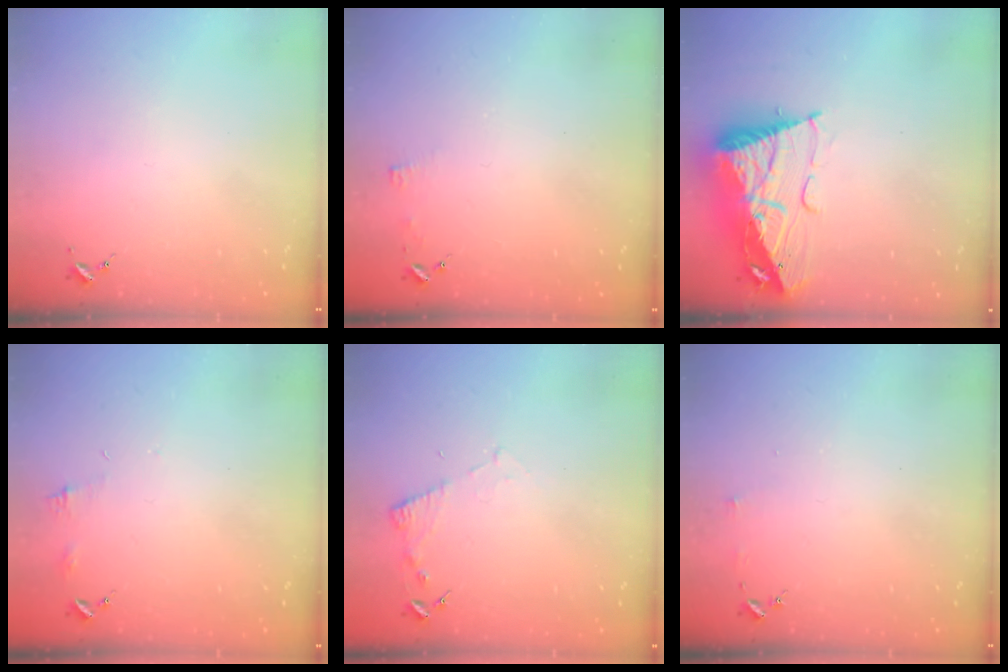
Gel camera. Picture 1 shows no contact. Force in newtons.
{"total": 3.4, "press": 3.3, "slide": 0.3}
{"total": 16.3, "press": 16.1, "slide": 2.0}
{"total": 4.5, "press": 4.5, "slide": 0.5}
{"total": 4.6, "press": 4.6, "slide": 0.5}
{"total": 3.0, "press": 3.0, "slide": 0.3}